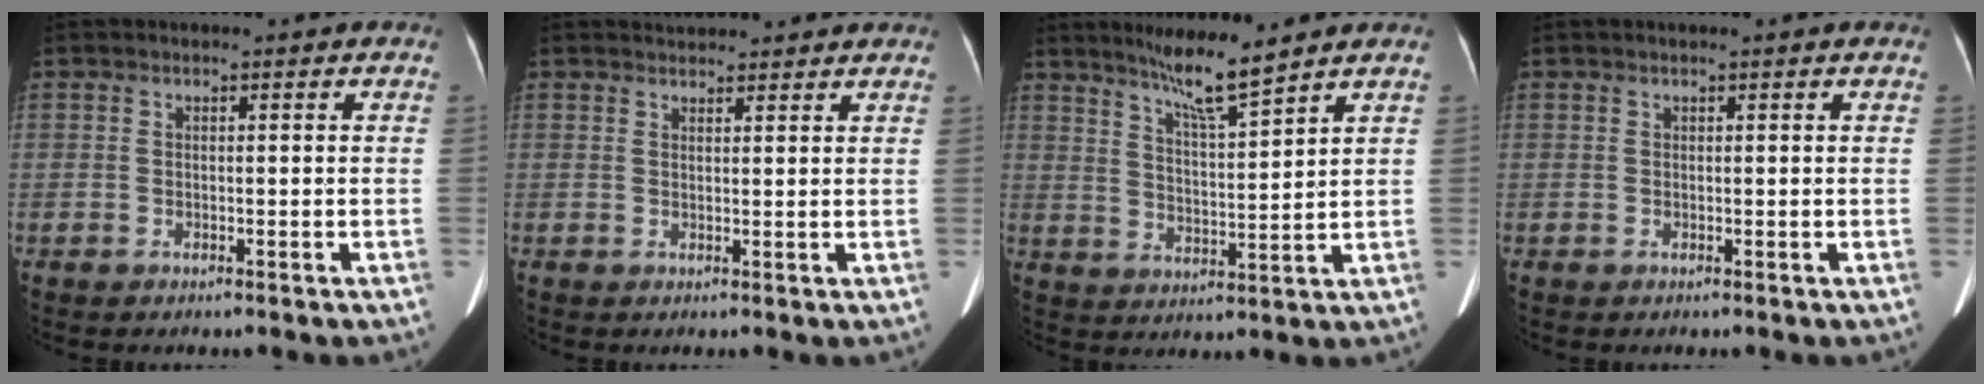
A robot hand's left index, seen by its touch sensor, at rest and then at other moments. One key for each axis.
{"total": 5.4, "fx": 5.2, "fy": 1.1, "fz": 1.1, "tx": -0.014, "ty": 0.026, "tz": 0.059}
{"total": 7.3, "fx": 6.0, "fy": -1.0, "fz": 4.1, "tx": -0.079, "ty": -0.014, "tz": 0.110}
{"total": 1.1, "fx": 1.0, "fy": -0.1, "fz": 0.5, "tx": -0.008, "ty": 0.012, "tz": 0.016}